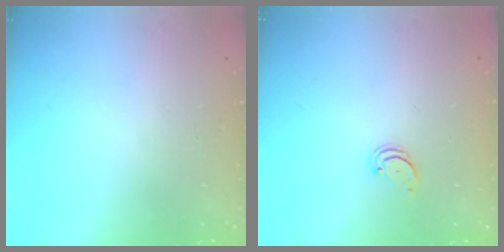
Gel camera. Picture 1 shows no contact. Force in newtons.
{"total": 2.0, "press": 2.0, "slide": 0.2}